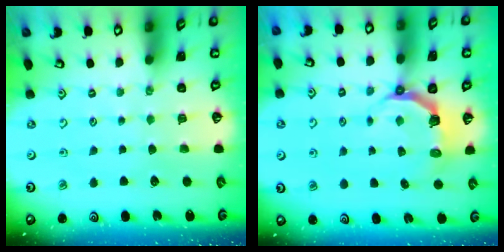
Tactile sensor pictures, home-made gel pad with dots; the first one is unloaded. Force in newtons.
{"total": 5.4, "press": 3.7, "slide": 3.9}